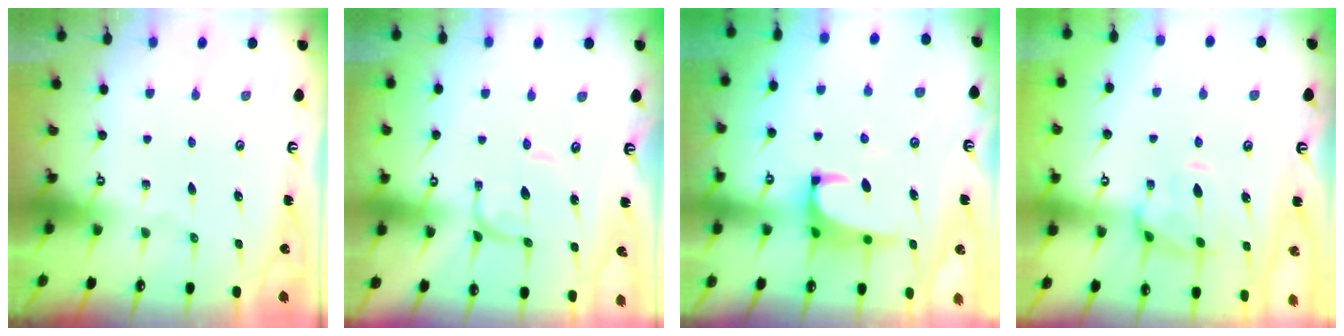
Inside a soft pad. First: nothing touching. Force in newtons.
{"total": 1.7, "press": 1.7, "slide": 0.2}
{"total": 1.7, "press": 1.6, "slide": 0.7}
{"total": 3.0, "press": 2.7, "slide": 1.3}